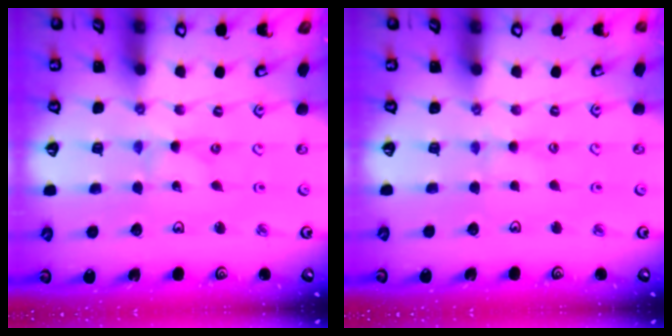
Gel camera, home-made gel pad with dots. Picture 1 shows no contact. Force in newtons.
{"total": 1.5, "press": 1.4, "slide": 0.3}